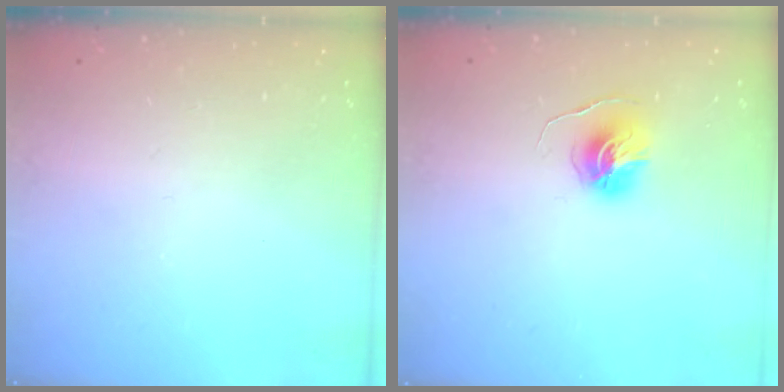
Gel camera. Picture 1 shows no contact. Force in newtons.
{"total": 6.0, "press": 6.0, "slide": 0.6}